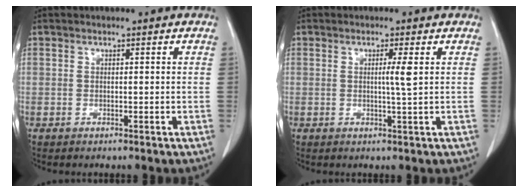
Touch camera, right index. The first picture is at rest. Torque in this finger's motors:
{"motor_torque": [-0.07, 0.21, 0.06, 0.02]}